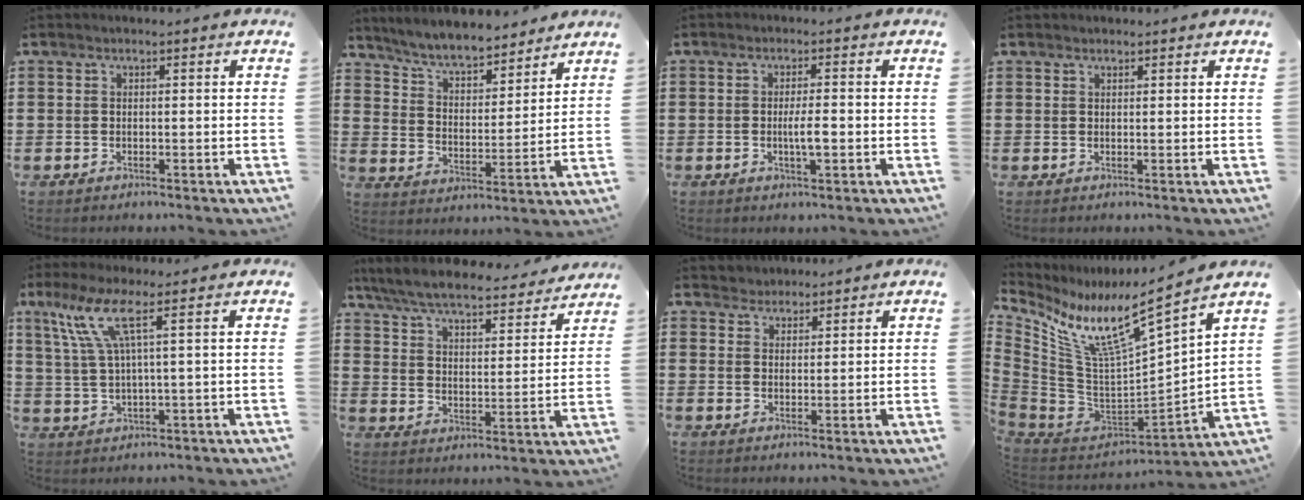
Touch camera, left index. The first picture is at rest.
{"total": 6.5, "force": [6.1, 0.7, 1.9], "torque": [-0.062, -0.032, 0.108]}
{"total": 3.2, "force": [-0.5, 0.7, 3.1], "torque": [-0.063, -0.003, -0.011]}
{"total": 0.7, "force": [0.6, 0.3, 0.1], "torque": [-0.004, 0.002, 0.013]}
{"total": 7.4, "force": [3.0, 0.4, 6.8], "torque": [-0.154, -0.007, 0.048]}
{"total": 6.7, "force": [6.3, 0.4, 2.2], "torque": [-0.072, -0.039, 0.107]}
{"total": 2.0, "force": [1.7, 1.0, -0.5], "torque": [0.001, 0.007, 0.034]}
{"total": 10.1, "force": [6.6, 0.8, 7.6], "torque": [-0.170, -0.062, 0.104]}